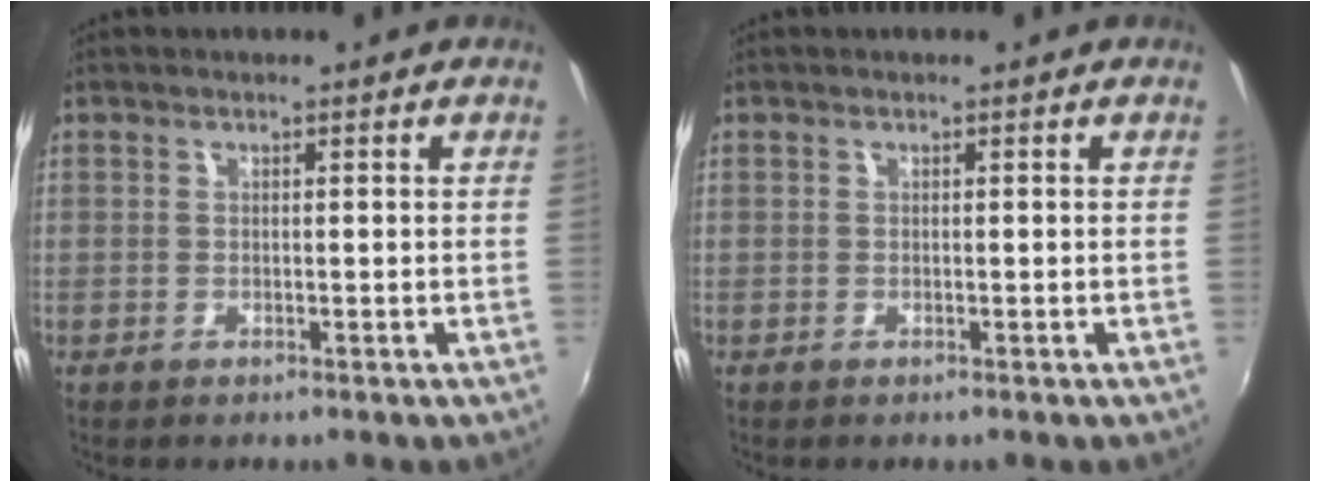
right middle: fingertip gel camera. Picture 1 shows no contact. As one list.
[{"total": 0.0}]